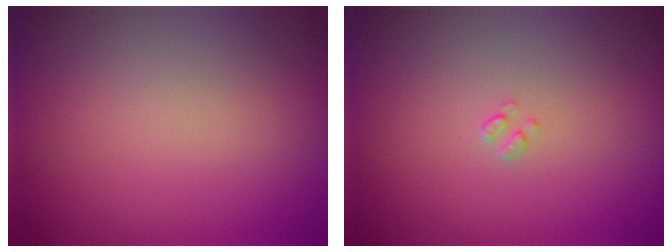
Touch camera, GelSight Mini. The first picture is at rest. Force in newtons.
{"total": 0.7, "press": 0.6, "slide": 0.1}